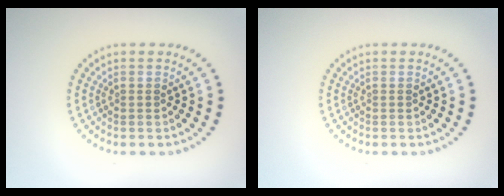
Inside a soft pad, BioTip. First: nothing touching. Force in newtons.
{"total": 0.0}